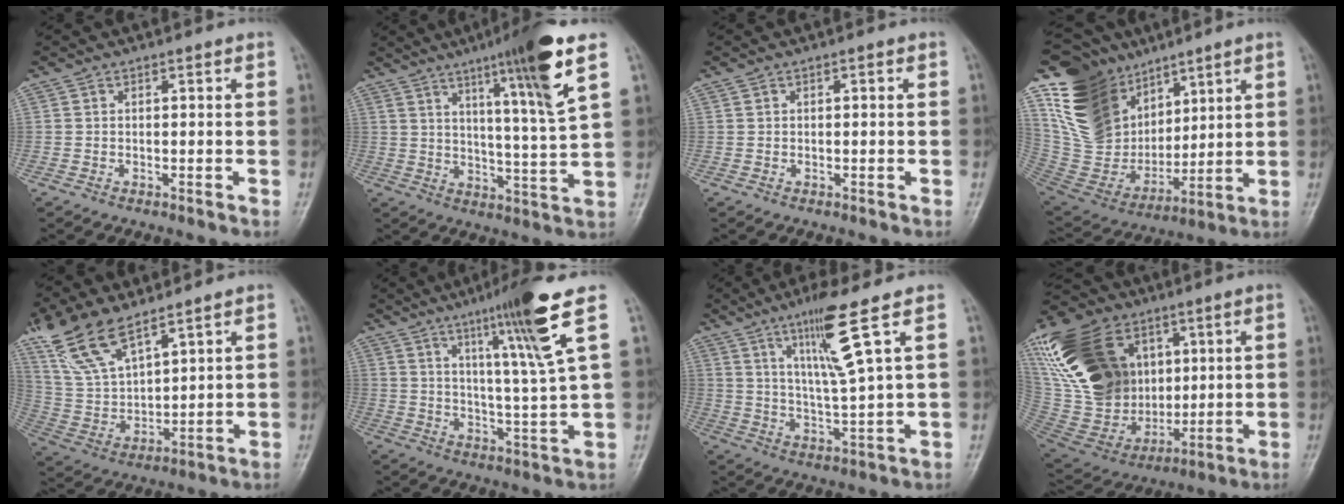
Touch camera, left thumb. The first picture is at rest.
{"total": 14.3, "force": [7.4, -0.1, 12.2], "torque": [-0.193, -0.043, 0.117]}
{"total": 0.0}
{"total": 22.3, "force": [11.3, 15.8, 10.9], "torque": [-0.176, -0.037, 0.231]}
{"total": 13.1, "force": [9.3, 5.2, 7.7], "torque": [-0.148, -0.032, 0.199]}
{"total": 12.8, "force": [6.2, -1.2, 11.2], "torque": [-0.184, -0.034, 0.105]}
{"total": 10.5, "force": [5.2, -0.6, 9.1], "torque": [-0.170, -0.032, 0.101]}
{"total": 28.9, "force": [8.4, 20.8, 18.2], "torque": [-0.364, -0.005, 0.170]}